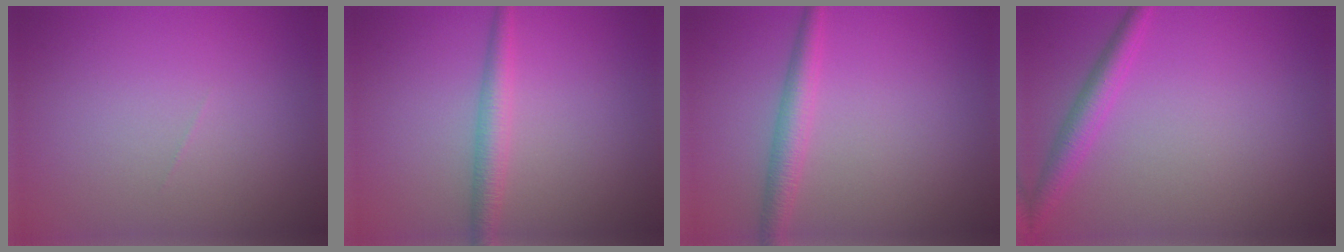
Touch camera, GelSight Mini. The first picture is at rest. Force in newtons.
{"total": 2.5, "press": 2.5, "slide": 0.1}
{"total": 2.7, "press": 2.7, "slide": 0.0}
{"total": 2.6, "press": 2.6, "slide": 0.1}